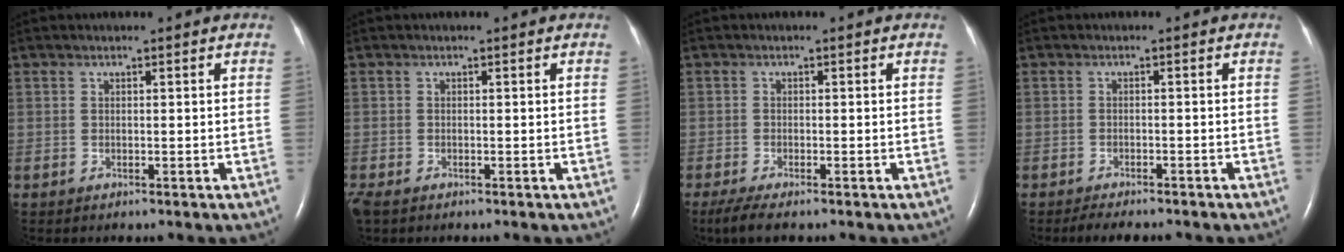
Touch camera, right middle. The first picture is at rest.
{"total": 2.2, "force": [-1.5, 1.0, 1.2], "torque": [-0.032, -0.007, -0.025]}
{"total": 3.5, "force": [-2.5, 0.5, 2.3], "torque": [-0.050, -0.012, -0.045]}
{"total": 5.1, "force": [-4.4, 1.0, 2.3], "torque": [-0.036, -0.008, -0.060]}